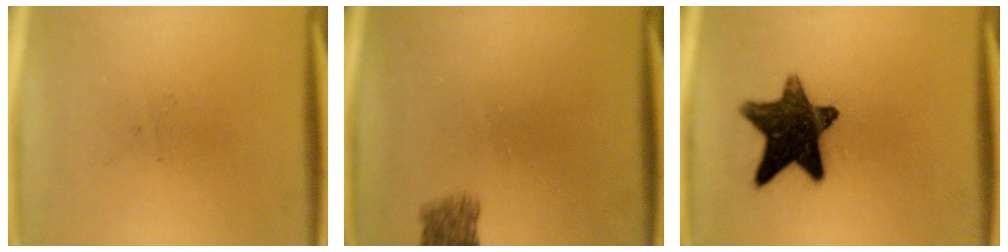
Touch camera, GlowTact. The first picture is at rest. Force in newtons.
{"total": 2.9}
{"total": 13.7}